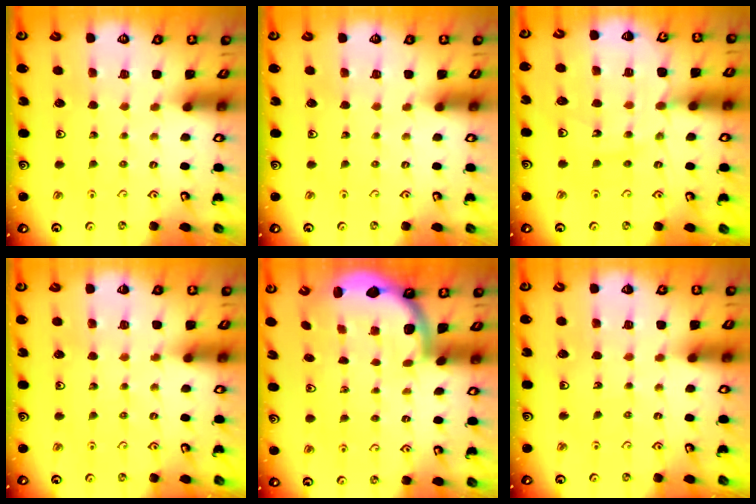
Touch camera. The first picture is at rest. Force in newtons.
{"total": 0.0}
{"total": 12.8, "press": 12.5, "slide": 2.9}
{"total": 3.0, "press": 2.9, "slide": 0.6}
{"total": 2.5, "press": 2.2, "slide": 1.1}
{"total": 3.8, "press": 3.6, "slide": 1.3}